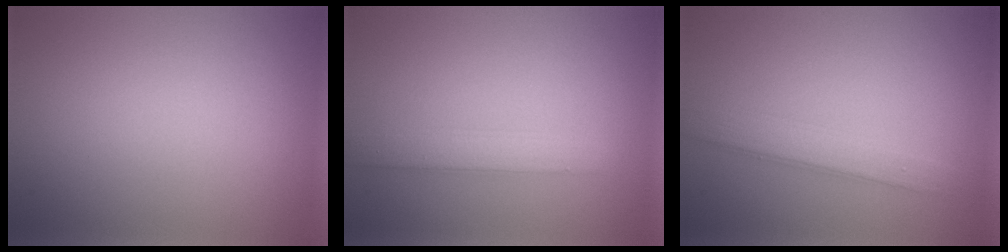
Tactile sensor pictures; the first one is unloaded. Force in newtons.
{"total": 2.5, "press": 2.5, "slide": 0.1}
{"total": 3.0, "press": 3.0, "slide": 0.0}